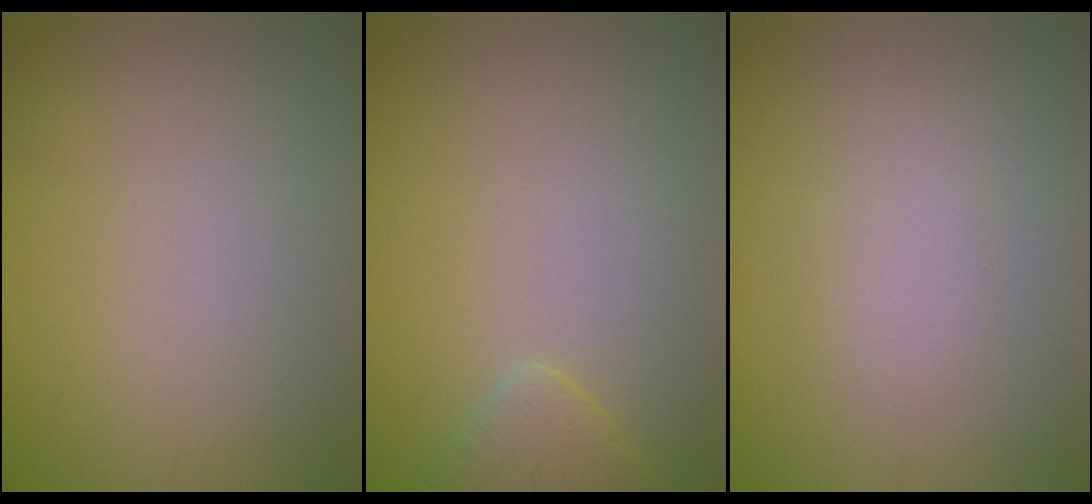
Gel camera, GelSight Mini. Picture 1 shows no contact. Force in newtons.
{"total": 1.7, "press": 1.7, "slide": 0.1}
{"total": 1.8, "press": 1.8, "slide": 0.1}